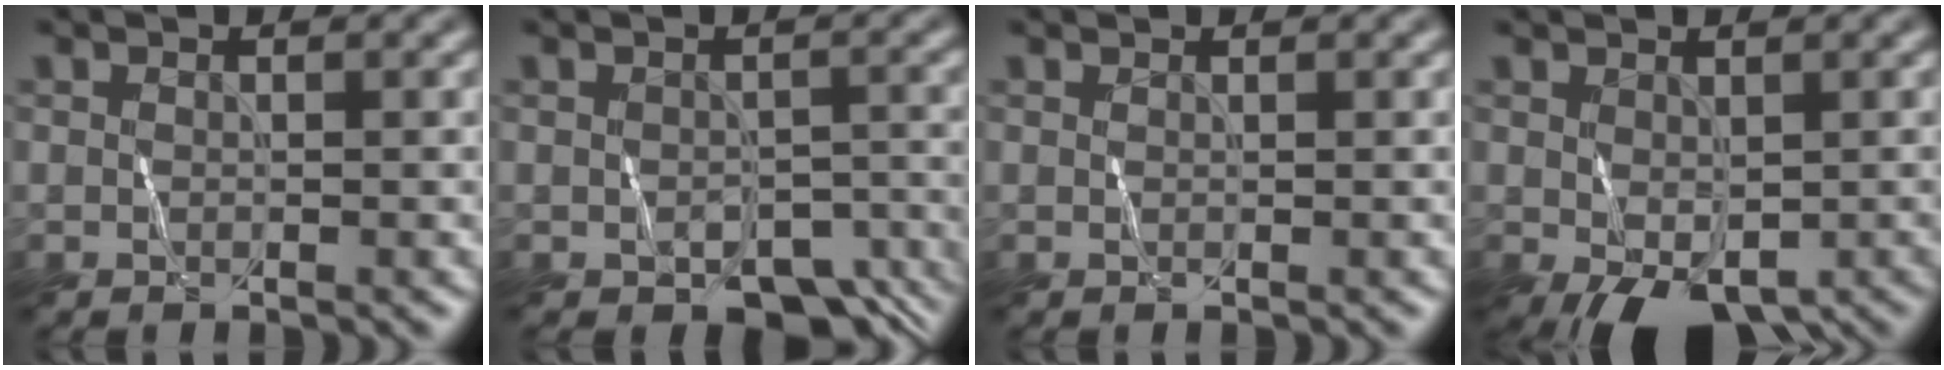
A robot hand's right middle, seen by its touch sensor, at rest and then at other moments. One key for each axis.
{"total": 5.5, "fx": -3.6, "fy": 2.9, "fz": 3.1, "tx": -0.040, "ty": -0.010, "tz": -0.046}
{"total": 0.8, "fx": 0.8, "fy": -0.1, "fz": 0.0, "tx": -0.007, "ty": 0.001, "tz": 0.009}
{"total": 5.0, "fx": -1.5, "fy": 2.9, "fz": 3.8, "tx": -0.076, "ty": -0.007, "tz": -0.017}